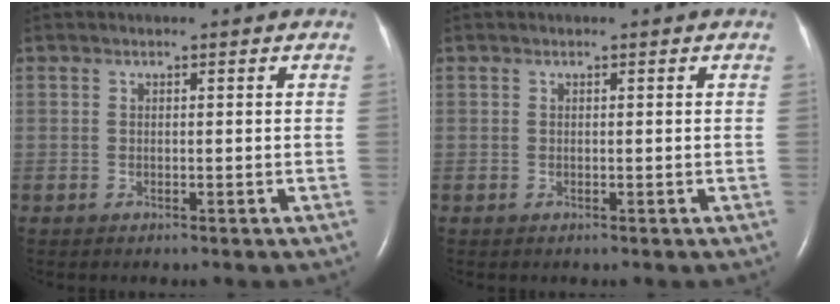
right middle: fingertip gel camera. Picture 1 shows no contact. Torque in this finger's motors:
{"motor_torque": [0.04, -0.11, 0.00, 0.00]}